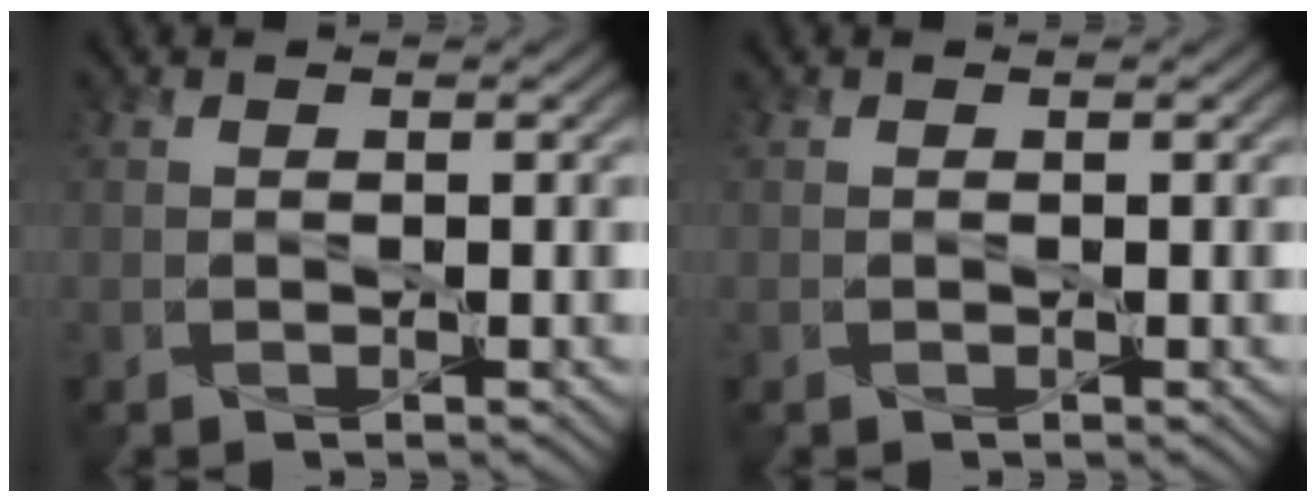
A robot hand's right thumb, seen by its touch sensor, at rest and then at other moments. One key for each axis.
{"total": 0.0}